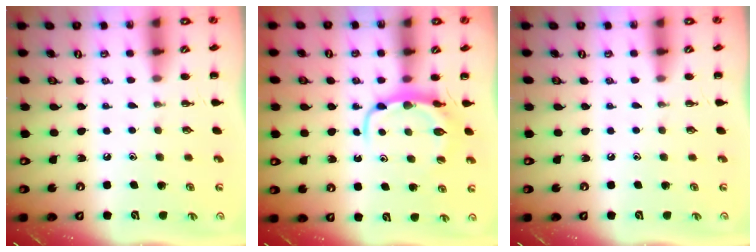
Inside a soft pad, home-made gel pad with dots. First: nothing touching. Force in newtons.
{"total": 6.3, "press": 6.3, "slide": 0.7}
{"total": 0.0}